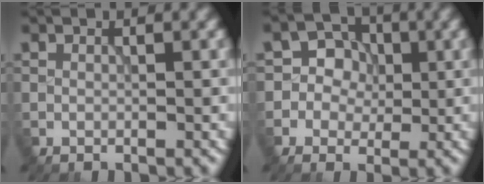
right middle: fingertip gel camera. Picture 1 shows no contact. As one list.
[{"total": 4.0, "force": [0.0, 3.8, 1.4], "torque": [-0.009, 0.016, -0.020]}]